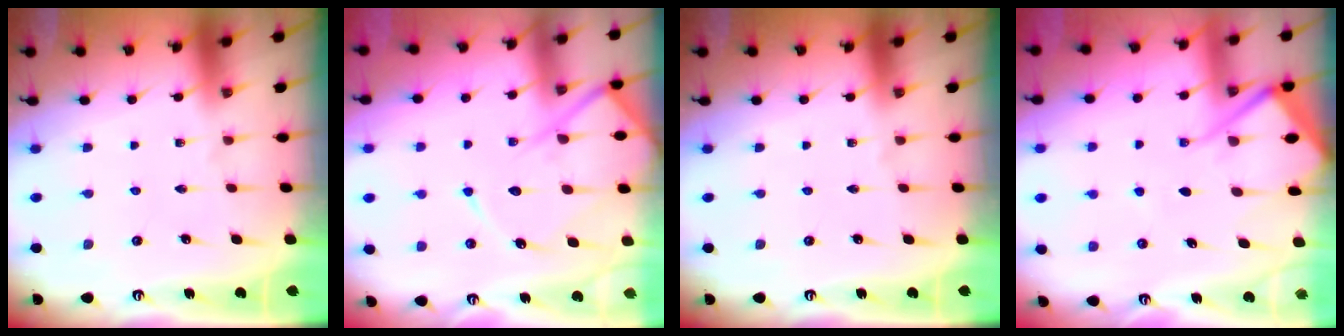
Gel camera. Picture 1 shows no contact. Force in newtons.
{"total": 12.1, "press": 12.0, "slide": 1.4}
{"total": 0.0}
{"total": 8.4, "press": 8.3, "slide": 1.1}